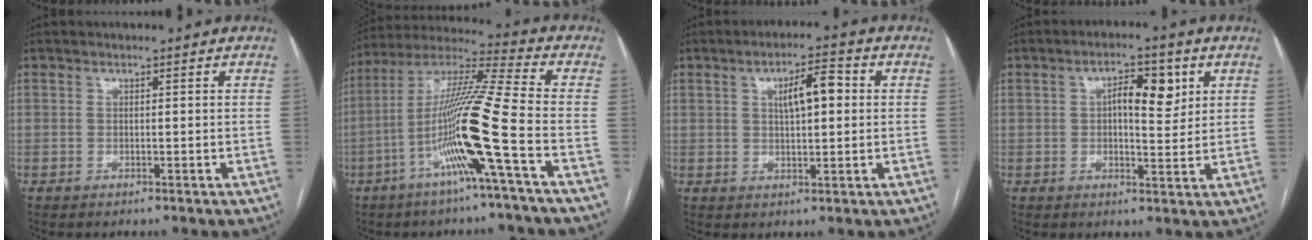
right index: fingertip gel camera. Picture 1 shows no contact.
{"total": 16.1, "force": [-5.5, -1.9, 15.0], "torque": [-0.291, -0.003, -0.113]}
{"total": 6.1, "force": [1.4, 1.7, 5.6], "torque": [-0.095, 0.014, 0.025]}
{"total": 6.5, "force": [2.0, 2.5, 5.6], "torque": [-0.089, 0.010, 0.029]}